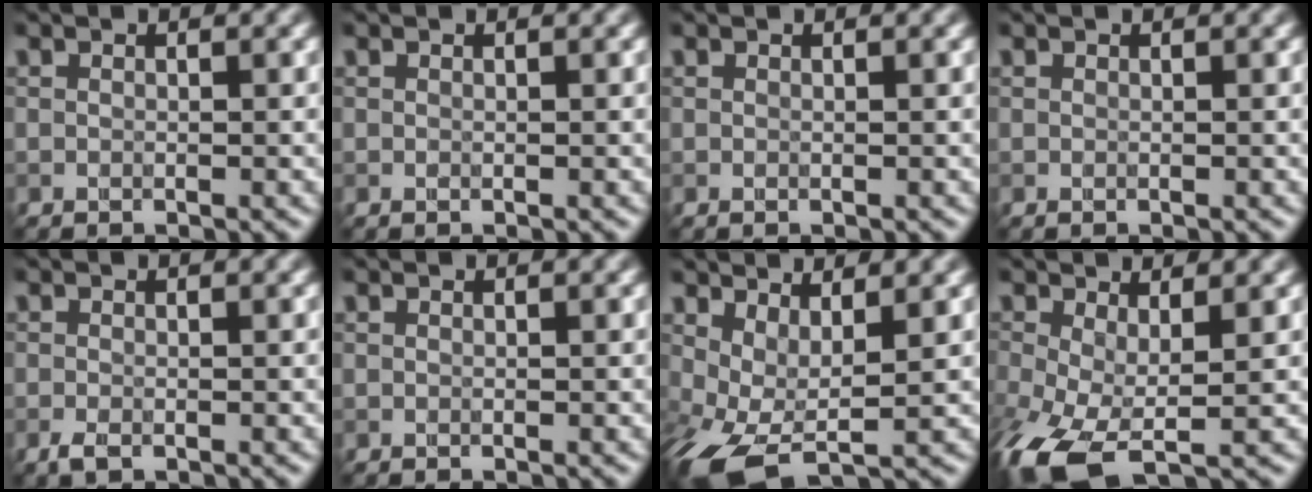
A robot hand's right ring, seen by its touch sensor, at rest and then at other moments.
{"total": 0.0}
{"total": 0.0}
{"total": 0.0}
{"total": 1.1, "force": [-0.6, 0.4, 0.8], "torque": [-0.018, -0.003, -0.012]}
{"total": 0.0}
{"total": 5.9, "force": [0.1, 2.6, 5.2], "torque": [-0.112, -0.013, 0.004]}
{"total": 6.7, "force": [-2.3, 3.1, 5.5], "torque": [-0.132, -0.022, -0.045]}